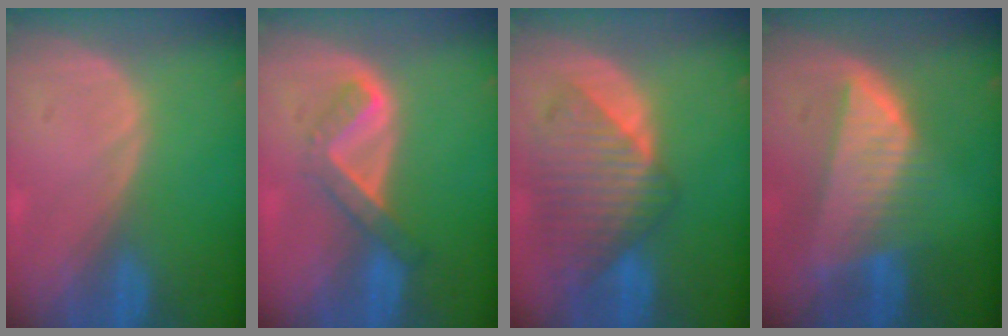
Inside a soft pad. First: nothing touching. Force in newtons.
{"total": 5.4, "press": 4.7, "slide": 2.7}
{"total": 9.6, "press": 8.5, "slide": 4.5}
{"total": 8.2, "press": 7.2, "slide": 3.9}